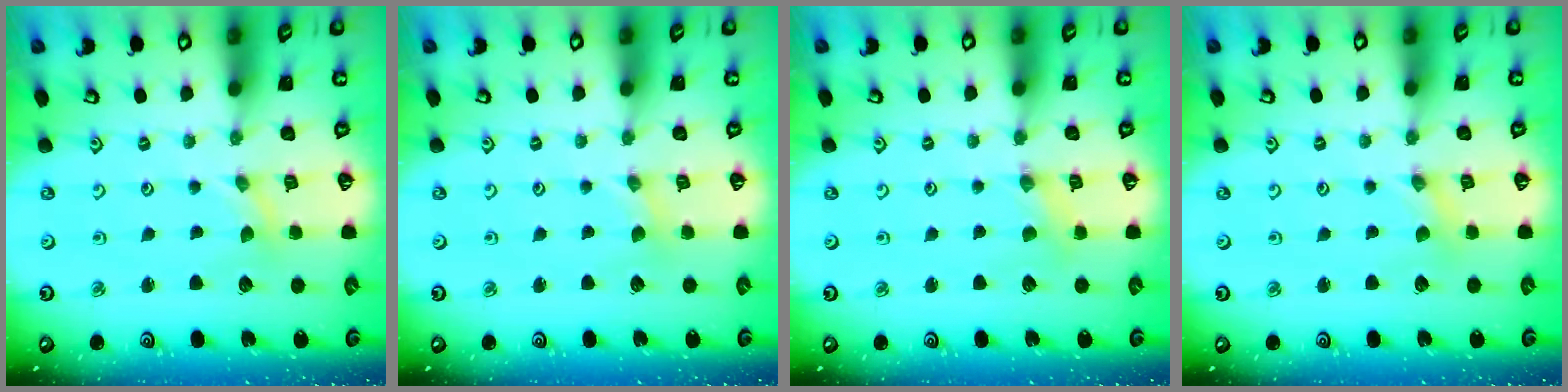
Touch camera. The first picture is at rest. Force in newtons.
{"total": 0.8, "press": 0.8, "slide": 0.2}
{"total": 1.1, "press": 1.1, "slide": 0.2}
{"total": 0.0}